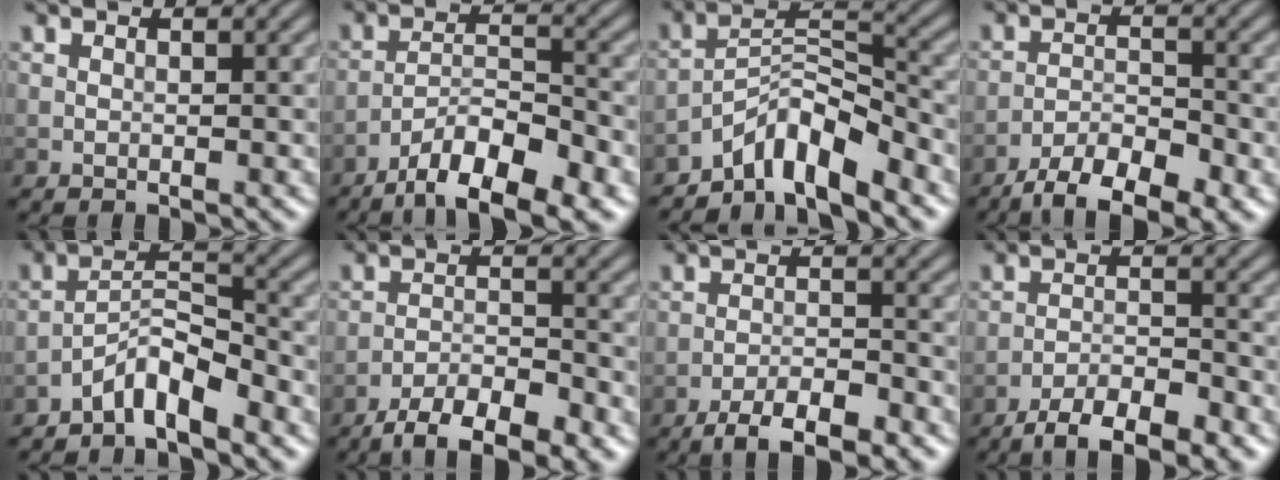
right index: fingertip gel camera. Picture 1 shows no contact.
{"total": 8.3, "force": [-5.7, 2.3, 5.6], "torque": [-0.087, 0.006, -0.098]}
{"total": 5.9, "force": [-4.7, 1.5, 3.2], "torque": [-0.047, 0.010, -0.090]}
{"total": 6.2, "force": [-4.4, 1.9, 3.8], "torque": [-0.063, 0.001, -0.076]}
{"total": 4.0, "force": [-3.1, 0.8, 2.3], "torque": [-0.043, 0.017, -0.064]}
{"total": 5.7, "force": [-4.3, 1.5, 3.4], "torque": [-0.057, 0.003, -0.076]}
{"total": 4.3, "force": [-3.4, 0.9, 2.6], "torque": [-0.048, 0.005, -0.061]}
{"total": 5.0, "force": [-4.0, 1.1, 2.9], "torque": [-0.050, 0.004, -0.072]}